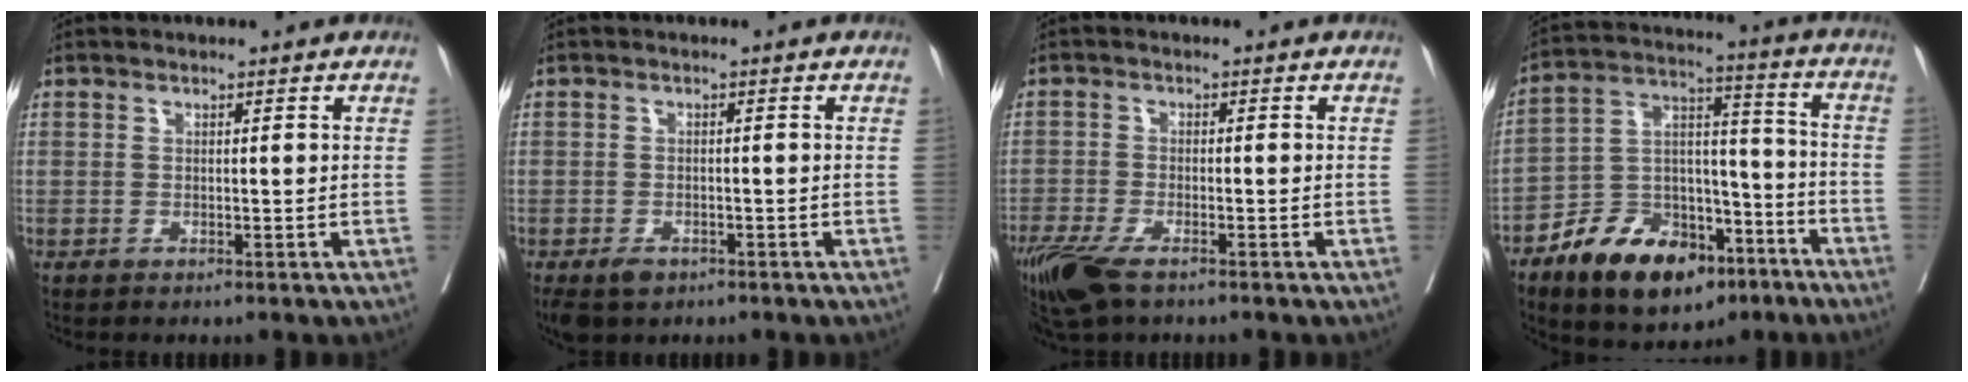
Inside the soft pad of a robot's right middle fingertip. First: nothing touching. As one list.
[{"total": 4.1, "force": [-2.7, 2.3, 2.0], "torque": [-0.036, -0.006, -0.040]}, {"total": 7.7, "force": [-5.4, 2.3, 5.0], "torque": [-0.097, -0.018, -0.098]}, {"total": 17.5, "force": [-11.2, 8.7, 10.2], "torque": [-0.171, 0.026, -0.186]}]